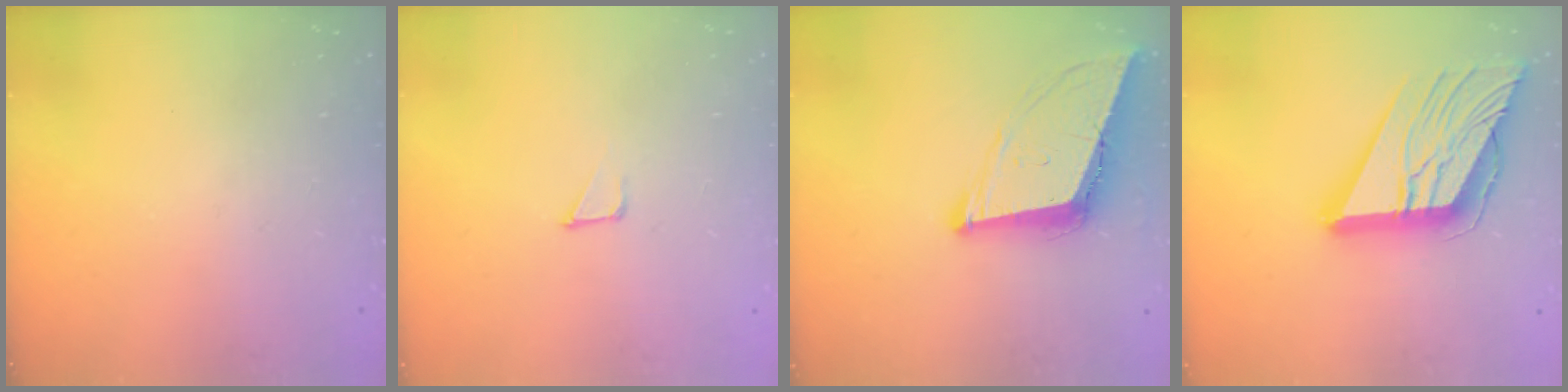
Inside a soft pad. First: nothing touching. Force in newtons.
{"total": 1.7, "press": 1.7, "slide": 0.0}
{"total": 10.9, "press": 10.3, "slide": 3.6}
{"total": 24.5, "press": 24.3, "slide": 3.0}